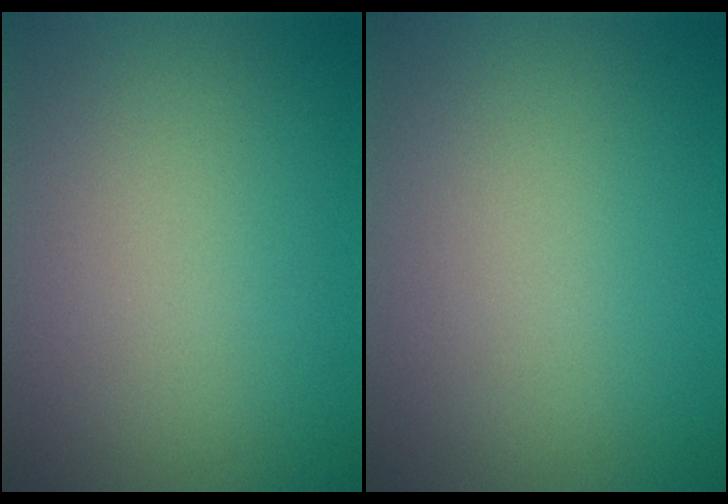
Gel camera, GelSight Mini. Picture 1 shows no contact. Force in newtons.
{"total": 0.0}